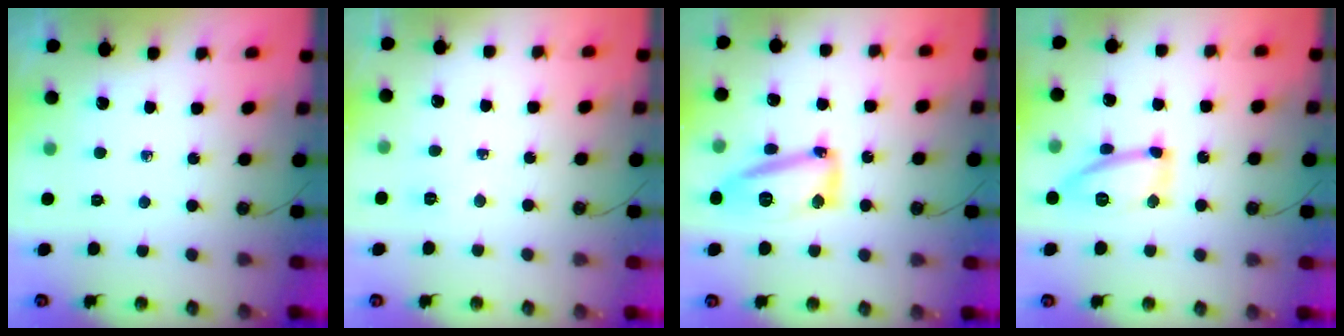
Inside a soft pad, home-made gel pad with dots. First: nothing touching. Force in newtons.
{"total": 5.3, "press": 5.2, "slide": 0.7}
{"total": 13.8, "press": 13.8, "slide": 1.2}
{"total": 14.5, "press": 14.4, "slide": 1.1}